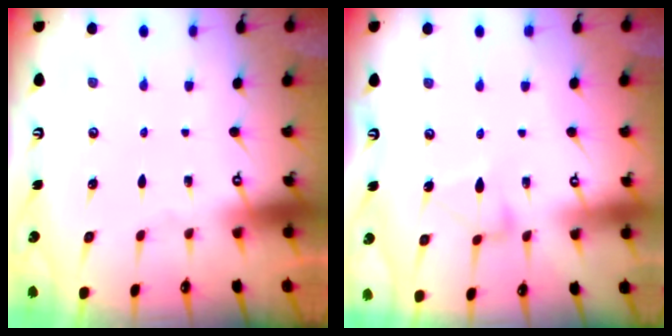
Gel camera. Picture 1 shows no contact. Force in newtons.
{"total": 6.3, "press": 6.3, "slide": 0.5}